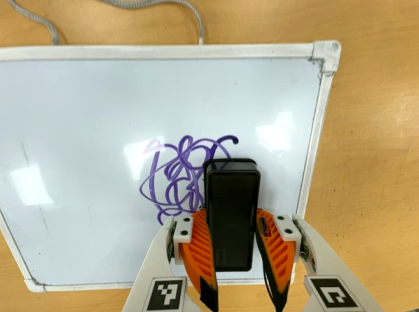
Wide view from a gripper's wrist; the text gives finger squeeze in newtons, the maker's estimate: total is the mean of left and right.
{"total": 13.7, "left": 14.1, "right": 13.3}